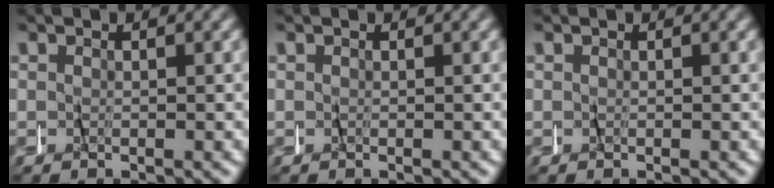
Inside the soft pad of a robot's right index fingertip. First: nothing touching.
{"total": 0.0}
{"total": 0.0}